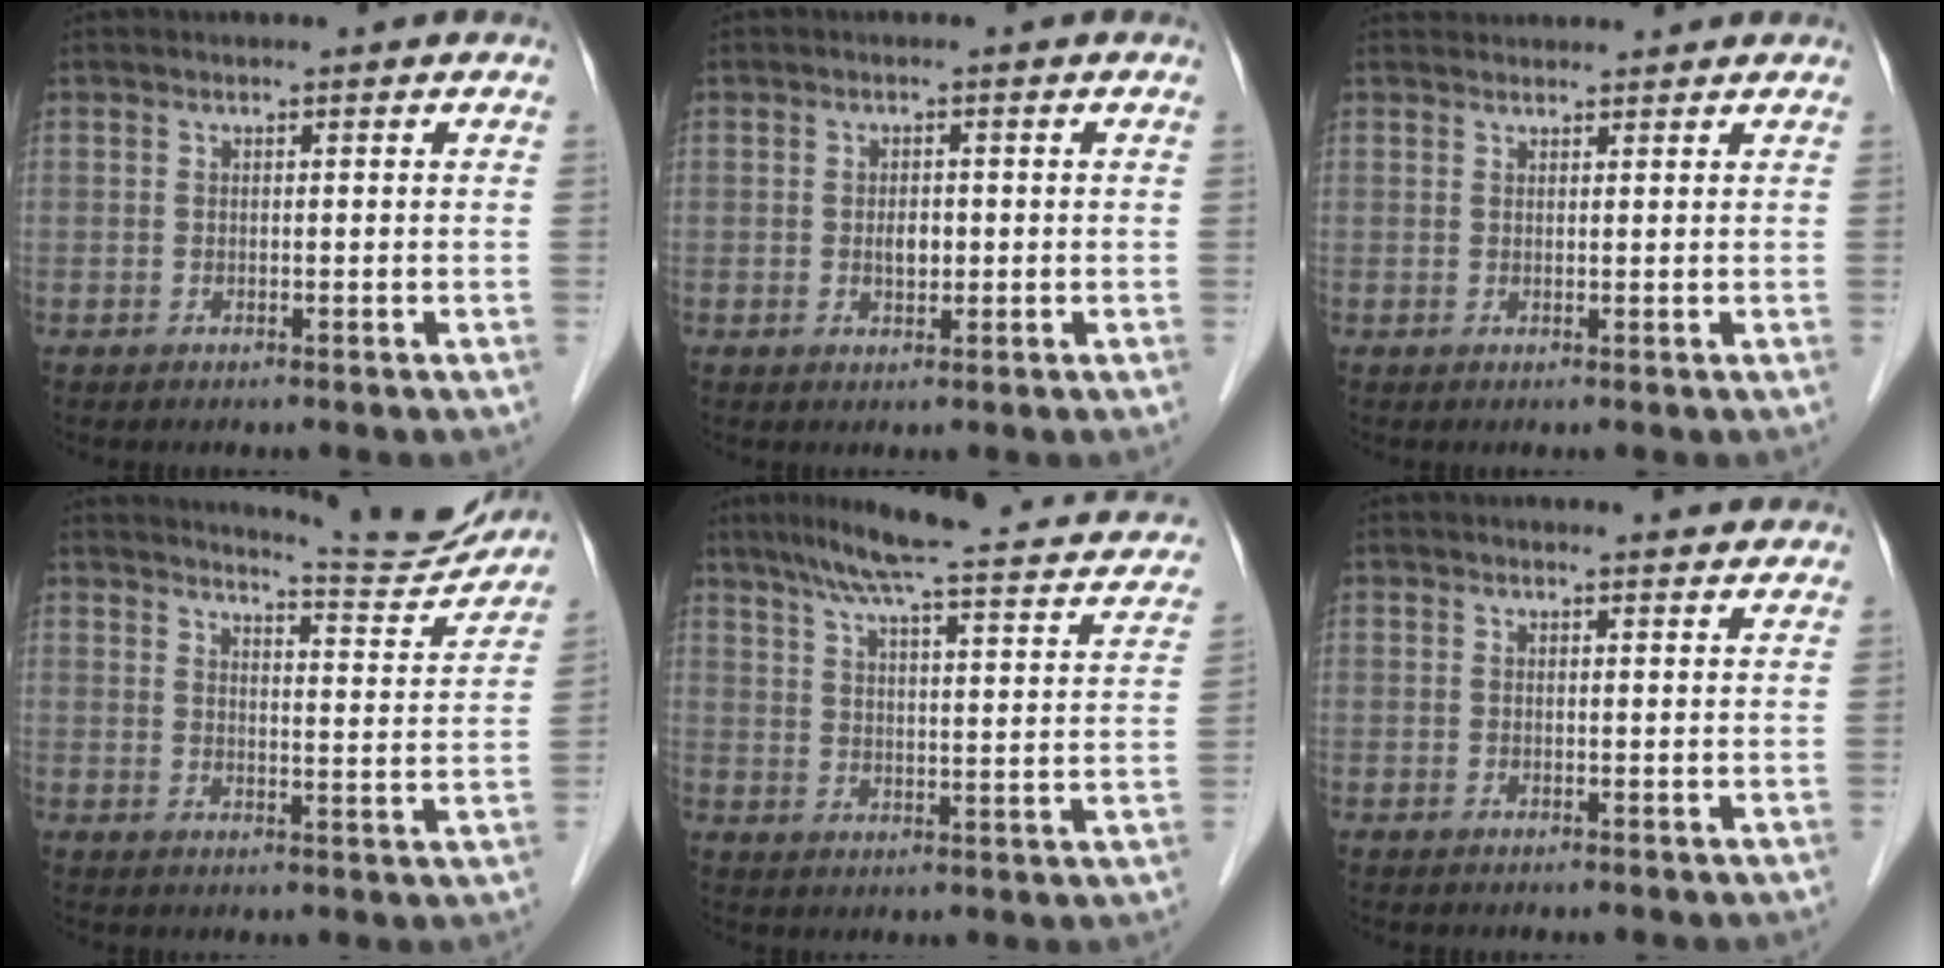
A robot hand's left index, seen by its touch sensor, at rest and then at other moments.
{"total": 2.0, "force": [-0.1, 1.1, 1.6], "torque": [-0.028, 0.000, 0.000]}
{"total": 4.2, "force": [4.1, 0.7, 0.4], "torque": [-0.007, 0.035, 0.059]}
{"total": 9.9, "force": [9.9, -0.6, 0.8], "torque": [-0.020, -0.033, 0.127]}
{"total": 20.9, "force": [16.8, 3.3, 11.9], "torque": [-0.173, 0.013, 0.201]}
{"total": 2.0, "force": [2.0, 0.1, 0.2], "torque": [-0.010, -0.002, 0.021]}